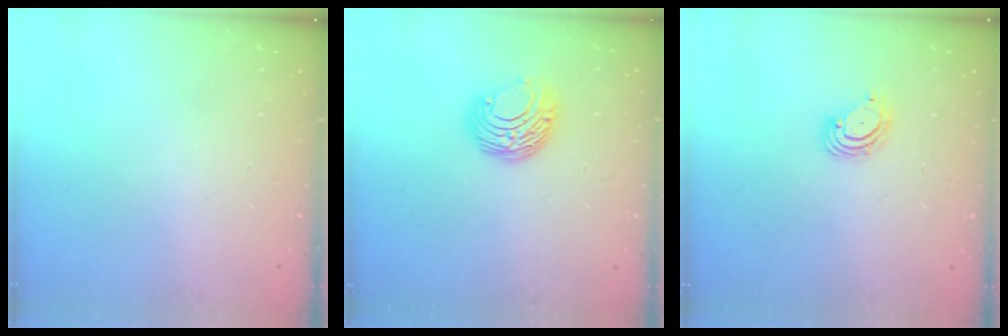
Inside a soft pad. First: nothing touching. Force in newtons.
{"total": 8.7, "press": 8.6, "slide": 0.6}
{"total": 4.0, "press": 4.0, "slide": 0.5}